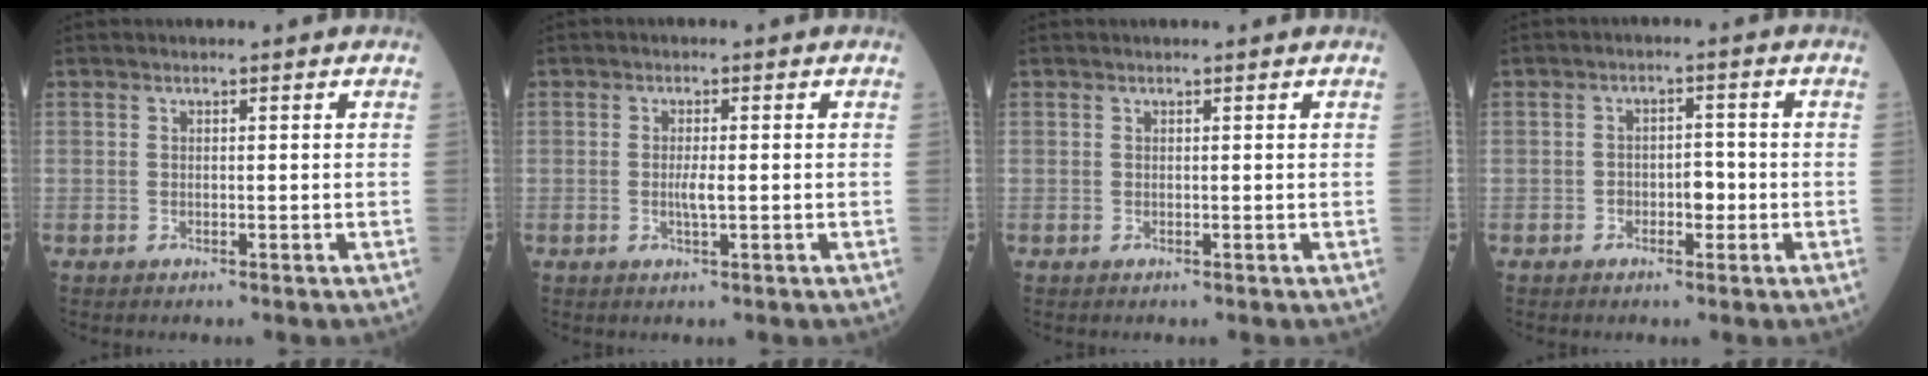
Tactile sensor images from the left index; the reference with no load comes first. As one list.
[{"total": 1.8, "force": [-0.4, 0.0, 1.8], "torque": [-0.036, -0.006, -0.009]}, {"total": 0.6, "force": [0.6, 0.0, 0.1], "torque": [-0.003, 0.003, 0.008]}, {"total": 2.8, "force": [-1.1, 1.5, 2.1], "torque": [-0.024, 0.005, -0.019]}]